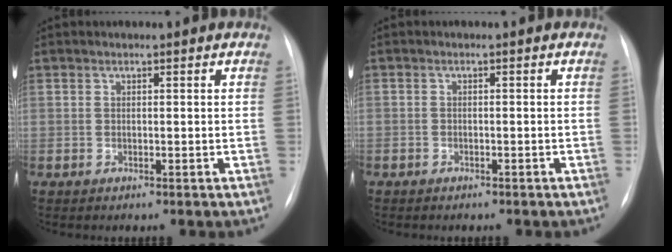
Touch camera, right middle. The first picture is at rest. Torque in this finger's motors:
{"motor_torque": [1.05, -1.09, -0.11, -0.21]}